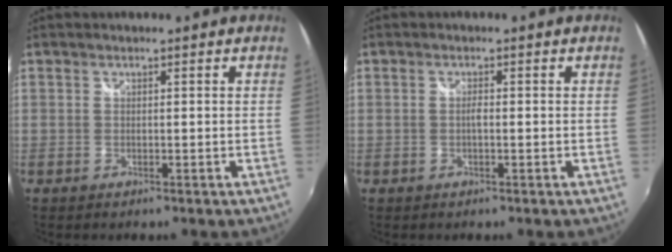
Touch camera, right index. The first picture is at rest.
{"total": 0.9, "force": [-0.2, 0.3, 0.9], "torque": [-0.016, 0.002, -0.005]}